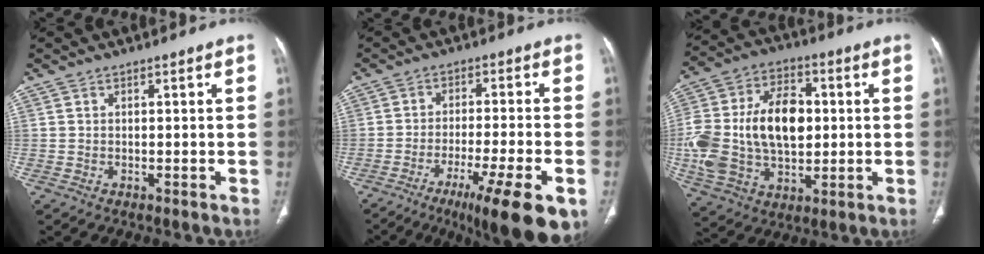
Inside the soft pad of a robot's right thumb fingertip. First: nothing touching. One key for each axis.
{"total": 14.8, "fx": -7.7, "fy": 2.3, "fz": 12.4, "tx": -0.167, "ty": 0.008, "tz": -0.114}
{"total": 22.5, "fx": 0.7, "fy": 14.4, "fz": 17.3, "tx": -0.348, "ty": 0.014, "tz": 0.022}